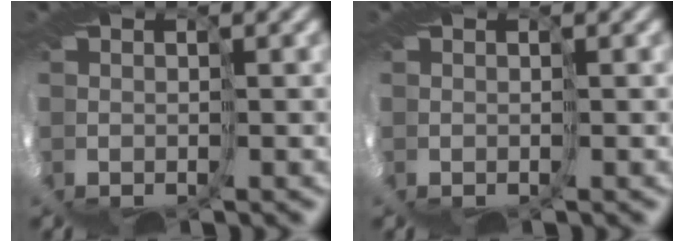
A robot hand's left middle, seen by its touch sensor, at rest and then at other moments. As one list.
[{"total": 0.0}]